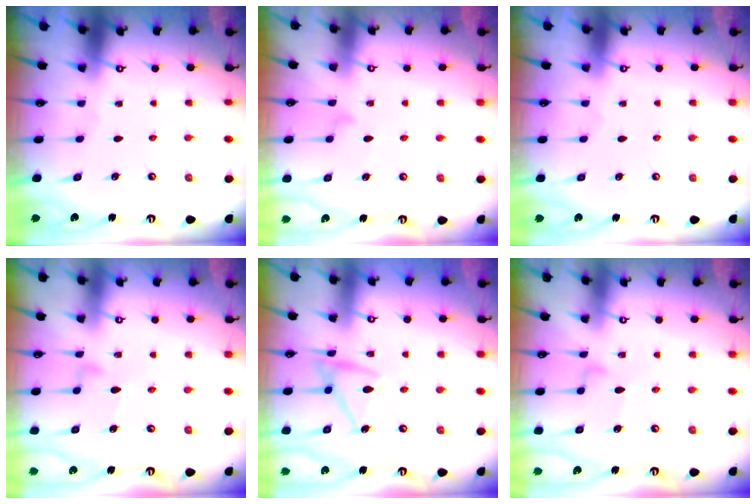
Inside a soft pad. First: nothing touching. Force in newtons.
{"total": 7.0, "press": 7.0, "slide": 0.4}
{"total": 3.8, "press": 3.8, "slide": 0.1}
{"total": 3.9, "press": 3.9, "slide": 0.2}
{"total": 15.0, "press": 15.0, "slide": 0.4}
{"total": 6.0, "press": 6.0, "slide": 0.4}